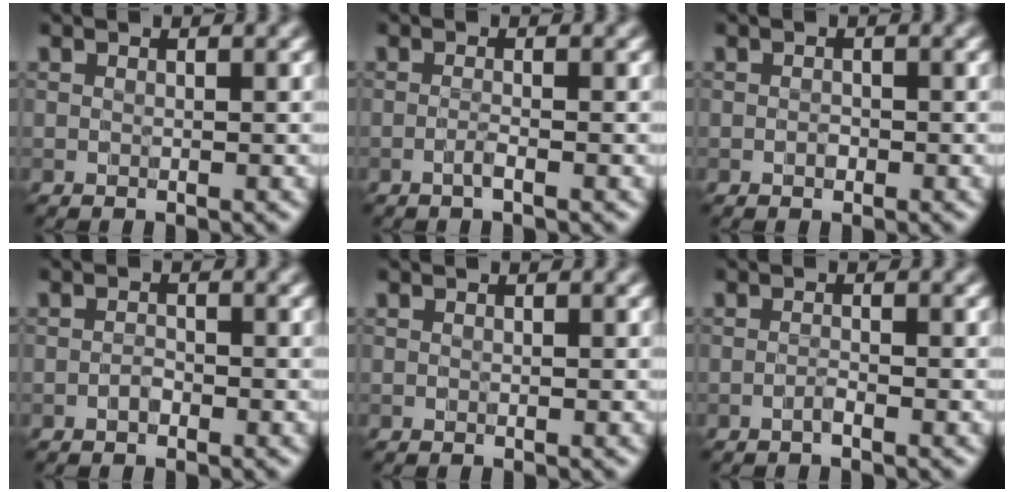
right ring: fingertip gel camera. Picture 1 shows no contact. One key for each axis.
{"total": 1.1, "fx": -0.5, "fy": 0.2, "fz": 0.9, "tx": -0.016, "ty": 0.002, "tz": -0.014}
{"total": 0.6, "fx": -0.3, "fy": 0.5, "fz": 0.4, "tx": -0.005, "ty": -0.001, "tz": -0.005}
{"total": 0.9, "fx": -0.5, "fy": 0.5, "fz": 0.6, "tx": -0.011, "ty": 0.000, "tz": -0.011}
{"total": 0.0}
{"total": 0.8, "fx": -0.6, "fy": 0.1, "fz": 0.6, "tx": -0.010, "ty": 0.003, "tz": -0.012}